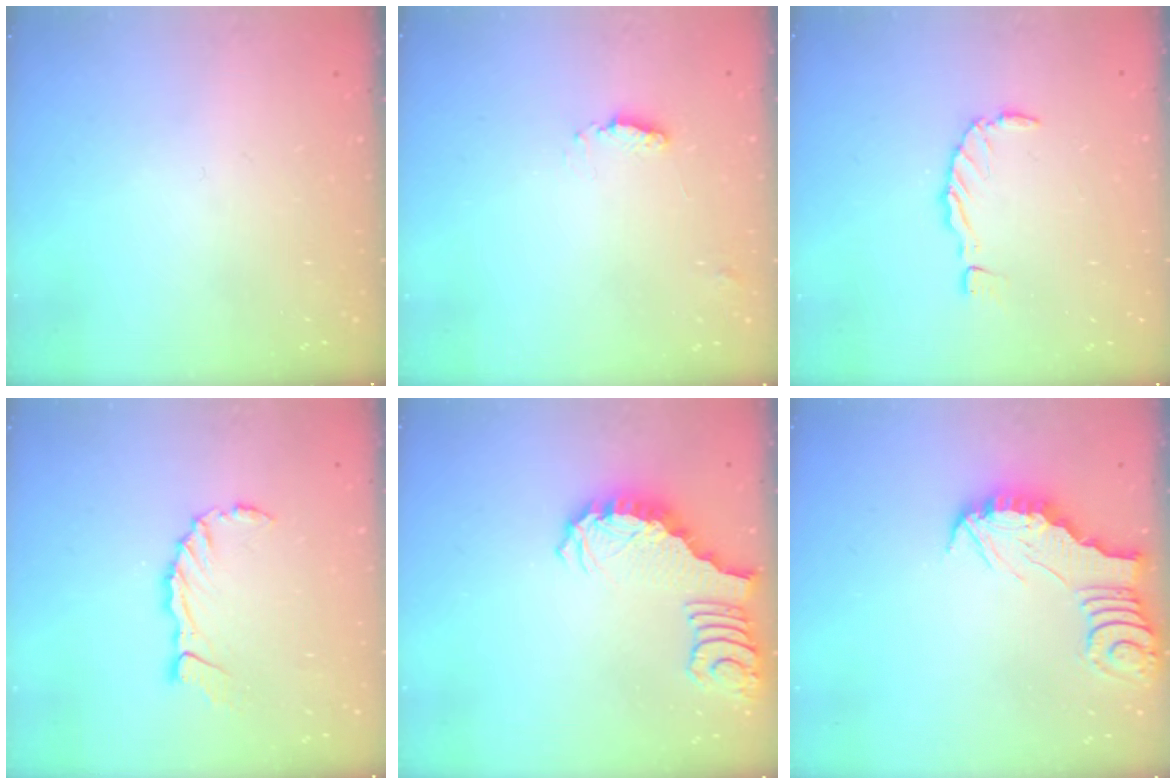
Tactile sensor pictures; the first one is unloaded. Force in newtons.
{"total": 4.6, "press": 4.6, "slide": 0.7}
{"total": 0.0}
{"total": 5.9, "press": 5.9, "slide": 0.8}
{"total": 3.0, "press": 2.9, "slide": 0.5}
{"total": 2.9, "press": 2.9, "slide": 0.2}